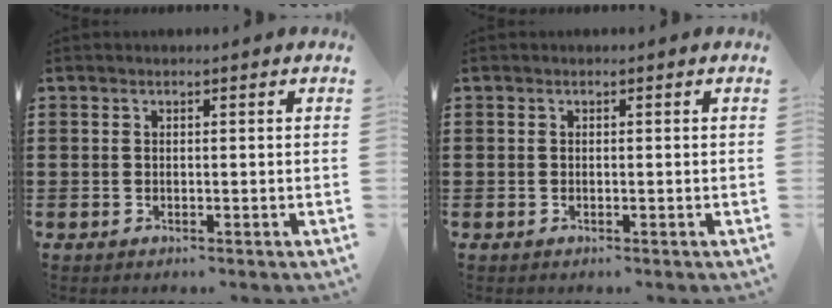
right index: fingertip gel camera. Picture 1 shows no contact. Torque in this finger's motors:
{"motor_torque": [-0.03, 0.00, 0.00, -0.01]}